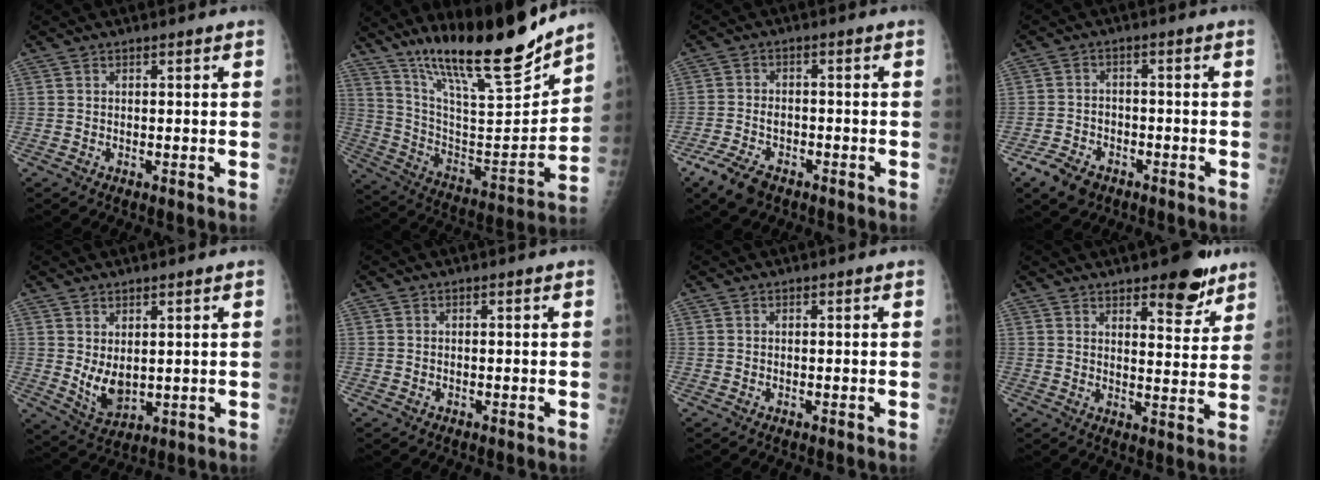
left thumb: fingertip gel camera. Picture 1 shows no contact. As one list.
[{"total": 23.9, "force": [18.7, 3.9, 14.3], "torque": [-0.210, -0.102, 0.323]}, {"total": 7.1, "force": [-4.6, 3.7, 3.9], "torque": [-0.081, 0.011, -0.082]}, {"total": 6.5, "force": [-4.1, 4.2, 2.8], "torque": [-0.048, 0.018, -0.070]}, {"total": 6.1, "force": [1.2, 3.4, 4.9], "torque": [-0.075, -0.022, 0.039]}, {"total": 0.0}, {"total": 0.0}, {"total": 9.7, "force": [6.6, 3.5, 6.1], "torque": [-0.053, -0.040, 0.091]}]